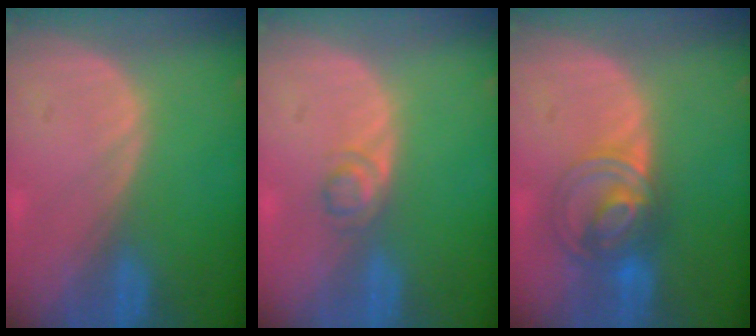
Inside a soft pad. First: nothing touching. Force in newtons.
{"total": 2.2, "press": 2.2, "slide": 0.2}
{"total": 7.1, "press": 6.5, "slide": 2.9}